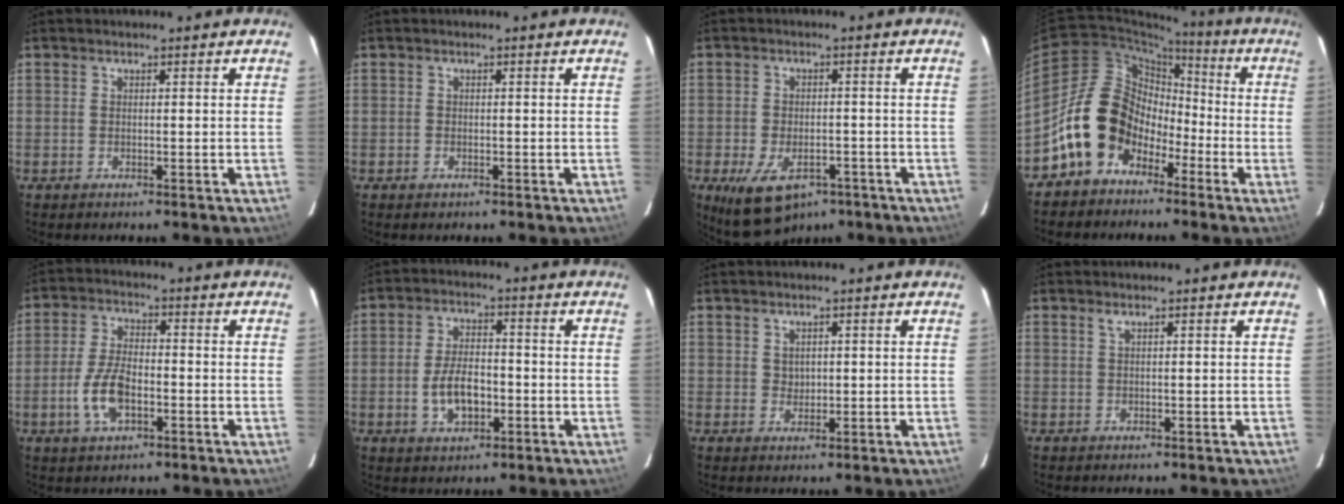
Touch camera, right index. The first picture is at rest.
{"total": 0.9, "force": [-0.5, 0.6, 0.2], "torque": [-0.002, 0.001, -0.008]}
{"total": 11.9, "force": [-6.8, 6.6, 7.2], "torque": [-0.151, -0.025, -0.103]}
{"total": 13.0, "force": [-5.6, 10.4, 5.4], "torque": [-0.107, 0.024, -0.089]}
{"total": 8.4, "force": [-2.9, 4.1, 6.8], "torque": [-0.144, 0.002, -0.052]}
{"total": 7.8, "force": [-2.2, 4.2, 6.2], "torque": [-0.122, 0.005, -0.032]}
{"total": 1.6, "force": [0.5, 1.5, 0.5], "torque": [-0.004, 0.003, 0.010]}
{"total": 0.6, "force": [0.3, -0.2, 0.5], "torque": [-0.010, 0.001, 0.004]}